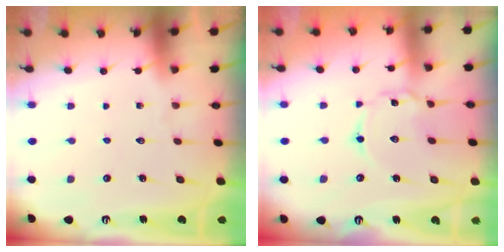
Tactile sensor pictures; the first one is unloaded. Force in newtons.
{"total": 2.2, "press": 2.2, "slide": 0.3}